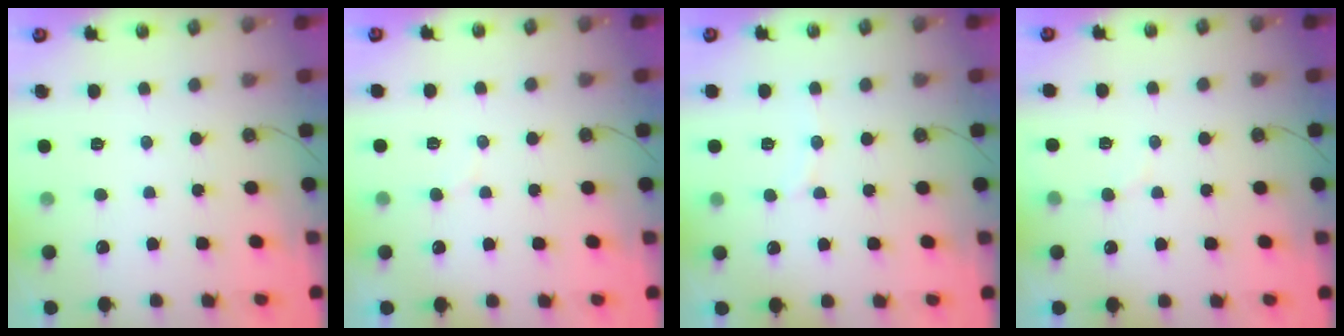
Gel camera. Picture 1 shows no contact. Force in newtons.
{"total": 4.4, "press": 4.2, "slide": 1.2}
{"total": 5.5, "press": 5.3, "slide": 1.6}
{"total": 4.1, "press": 3.8, "slide": 1.5}